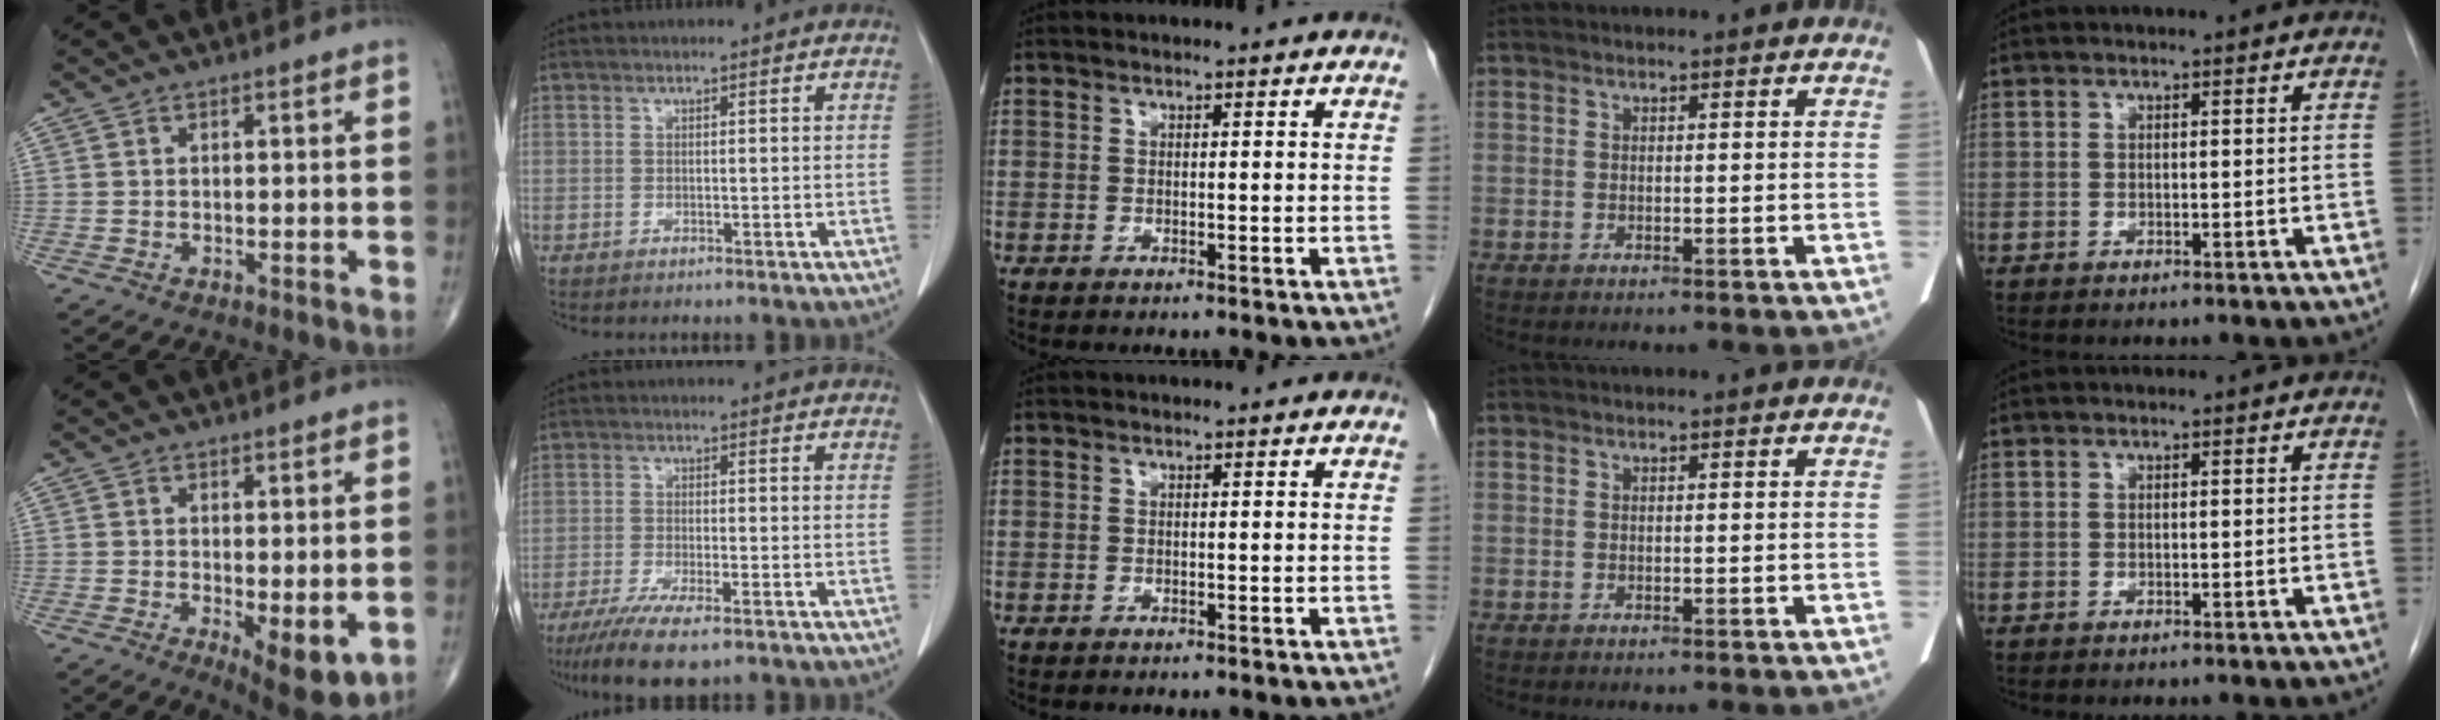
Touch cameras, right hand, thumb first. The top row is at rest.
{"thumb": {"total": 7.8, "force": [-1.6, 2.9, 7.1], "torque": [-0.096, -0.023, -0.015]}, "index": {"total": 9.0, "force": [-6.5, 1.2, 6.1], "torque": [-0.098, -0.020, -0.101]}}